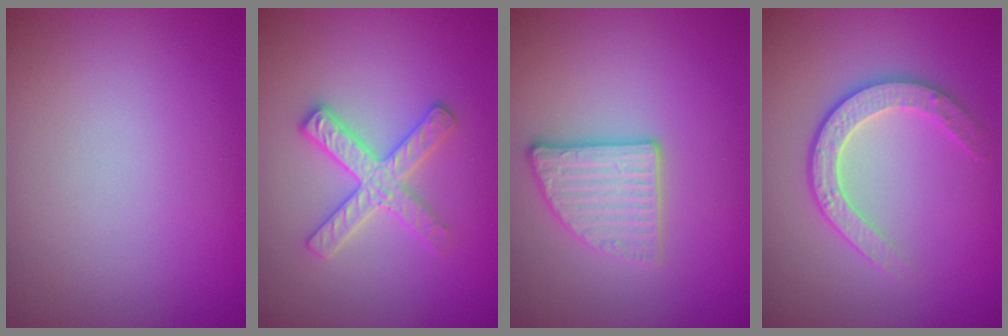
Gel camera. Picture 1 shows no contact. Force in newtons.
{"total": 2.9, "press": 2.9, "slide": 0.5}
{"total": 2.8, "press": 2.7, "slide": 0.9}
{"total": 3.0, "press": 2.8, "slide": 1.0}